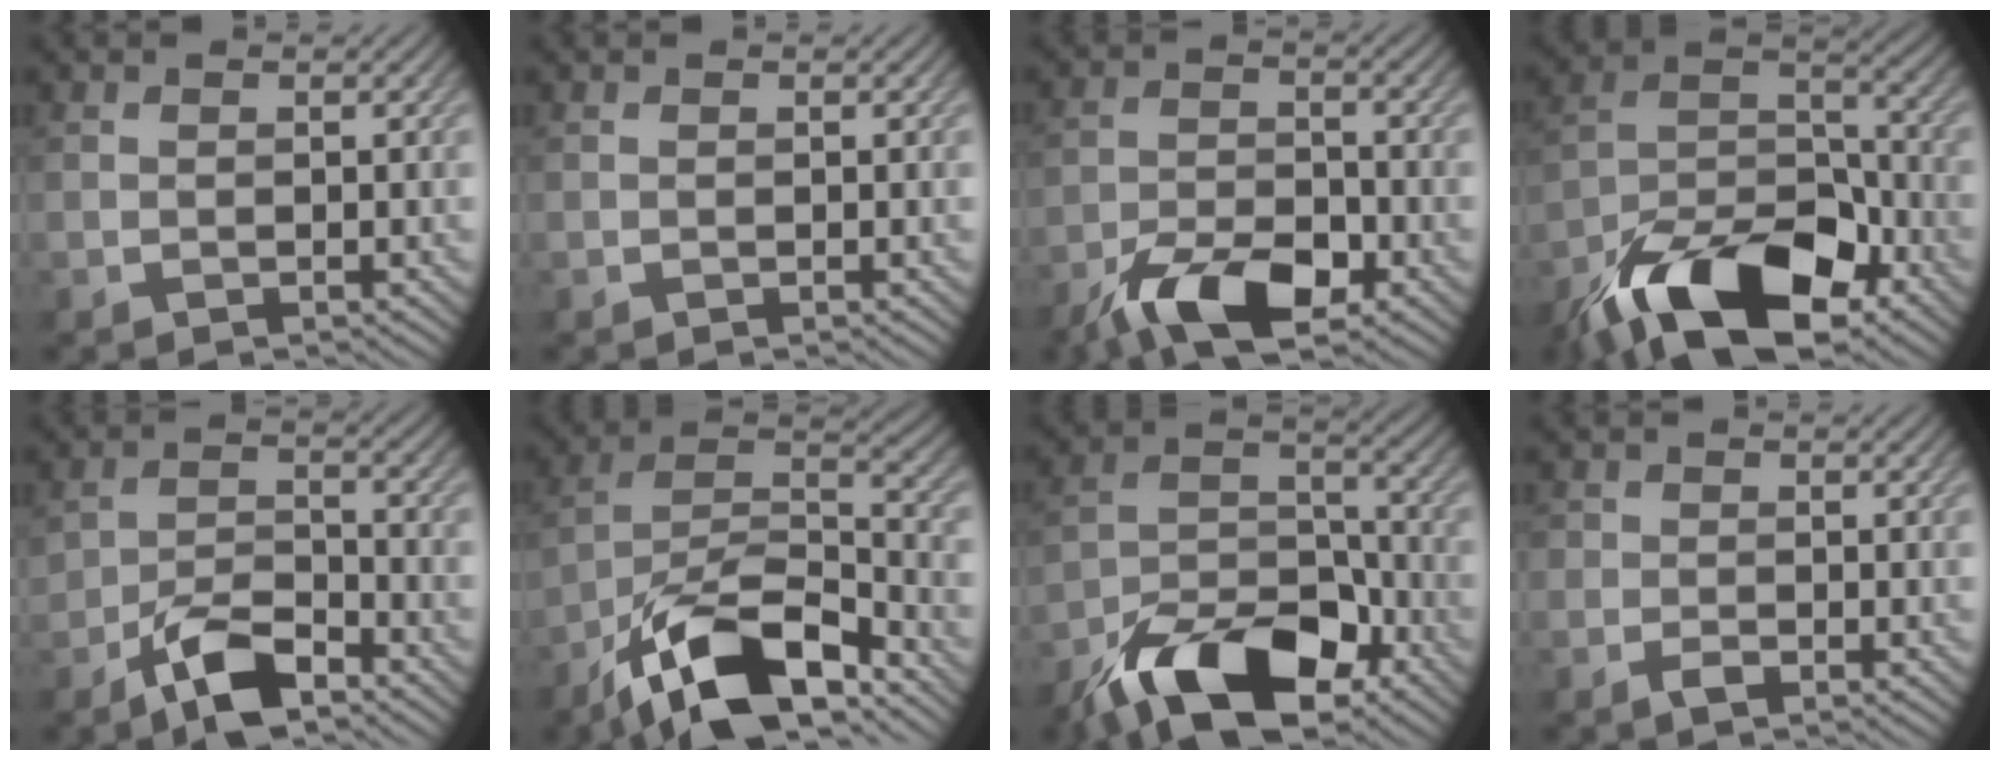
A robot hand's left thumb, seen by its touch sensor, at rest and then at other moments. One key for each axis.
{"total": 0.0}
{"total": 9.1, "fx": -6.0, "fy": 3.6, "fz": 5.9, "tx": -0.107, "ty": -0.004, "tz": -0.116}
{"total": 16.2, "fx": -10.6, "fy": 7.3, "fz": 9.7, "tx": -0.193, "ty": -0.015, "tz": -0.200}
{"total": 5.9, "fx": -4.0, "fy": 2.6, "fz": 3.5, "tx": -0.063, "ty": 0.008, "tz": -0.078}
{"total": 13.5, "fx": -9.3, "fy": 4.6, "fz": 8.6, "tx": -0.160, "ty": -0.007, "tz": -0.187}
{"total": 13.9, "fx": -9.4, "fy": 6.4, "fz": 8.0, "tx": -0.149, "ty": -0.004, "tz": -0.183}
{"total": 1.7, "fx": -1.0, "fy": 1.2, "fz": 0.8, "tx": -0.014, "ty": -0.001, "tz": -0.023}